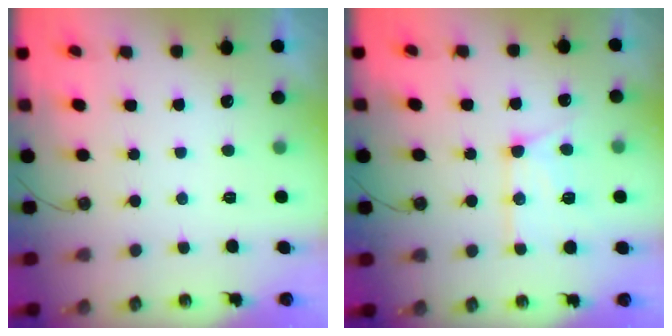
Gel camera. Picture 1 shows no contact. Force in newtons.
{"total": 13.3, "press": 13.2, "slide": 1.6}